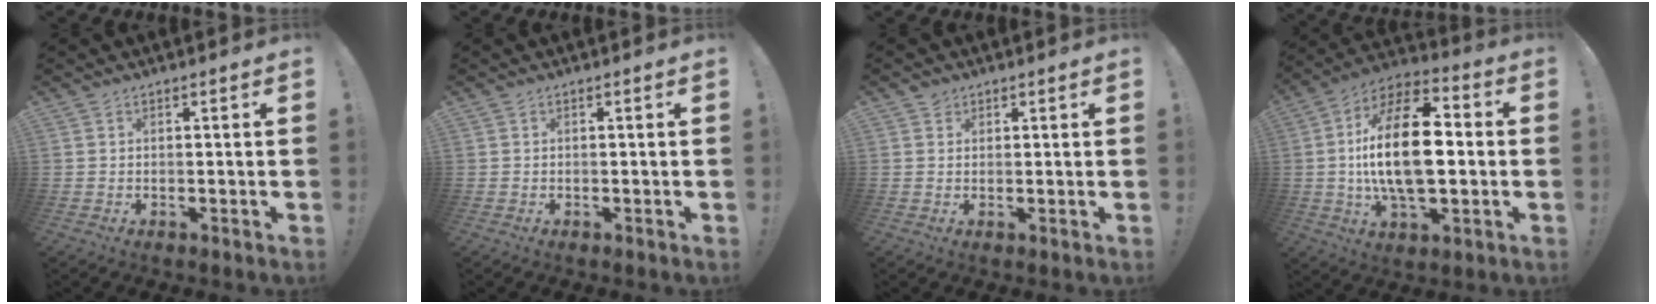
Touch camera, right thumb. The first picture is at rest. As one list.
[{"total": 0.0}, {"total": 2.0, "force": [1.5, 1.3, 0.1], "torque": [0.001, -0.005, 0.028]}, {"total": 22.3, "force": [-0.4, 11.4, 19.2], "torque": [-0.346, 0.000, -0.016]}]